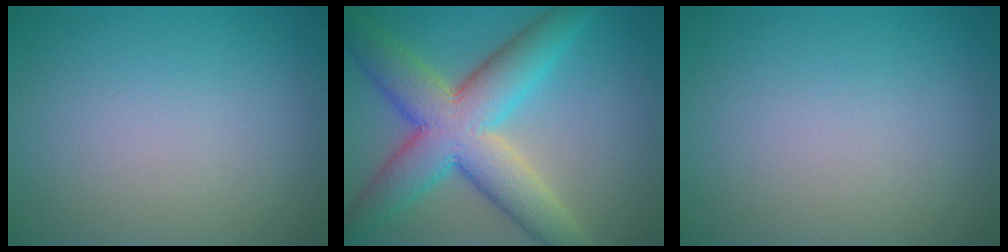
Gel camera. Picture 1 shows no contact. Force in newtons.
{"total": 10.1, "press": 10.1, "slide": 0.5}
{"total": 0.0}